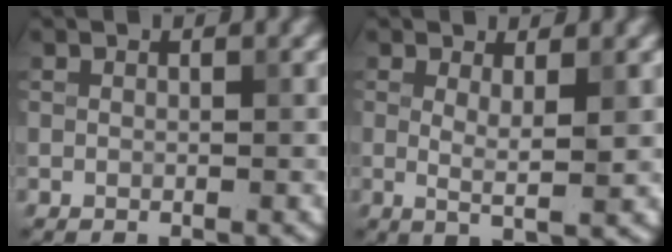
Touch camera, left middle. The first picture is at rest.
{"total": 2.3, "force": [0.5, 0.3, 2.3], "torque": [-0.039, -0.011, 0.008]}